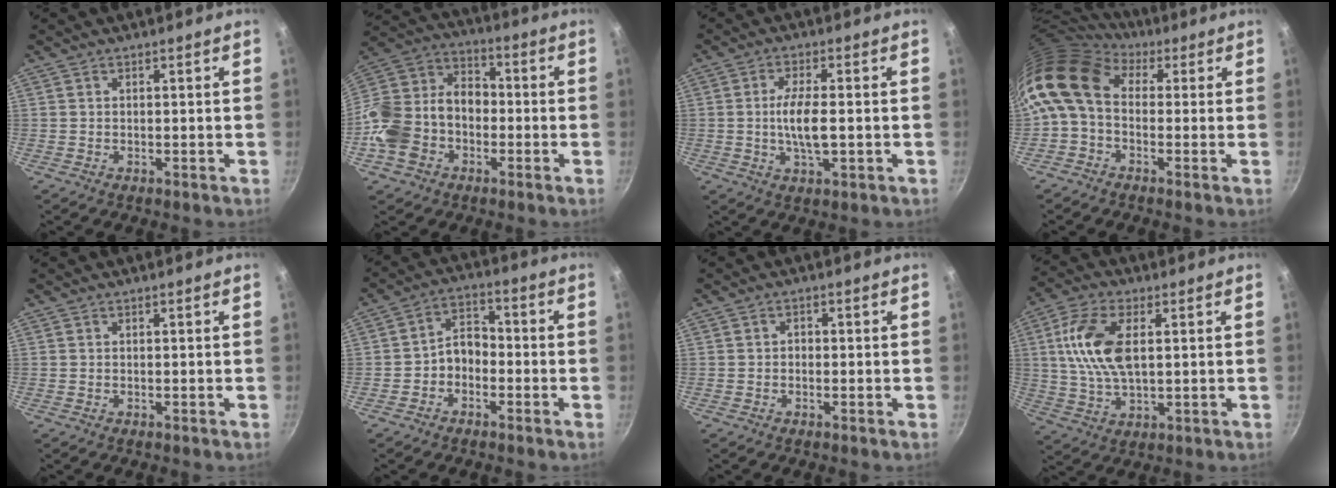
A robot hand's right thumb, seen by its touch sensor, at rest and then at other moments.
{"total": 19.0, "force": [-5.1, 14.4, 11.2], "torque": [-0.205, 0.068, -0.107]}
{"total": 7.2, "force": [-0.6, 2.5, 6.8], "torque": [-0.133, 0.004, -0.016]}
{"total": 12.2, "force": [1.2, 8.8, 8.4], "torque": [-0.158, 0.026, -0.002]}
{"total": 0.0}
{"total": 6.0, "force": [-2.0, 4.5, 3.5], "torque": [-0.033, 0.035, -0.042]}
{"total": 1.1, "force": [-0.3, 0.9, 0.5], "torque": [-0.007, 0.005, -0.006]}
{"total": 12.6, "force": [2.4, 6.6, 10.5], "torque": [-0.201, 0.005, 0.043]}